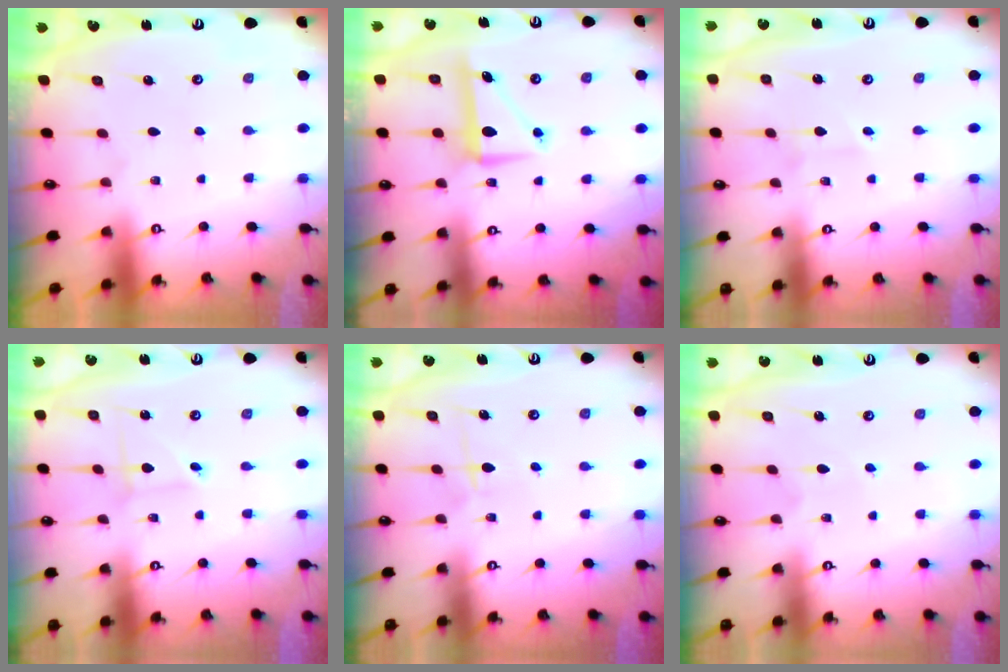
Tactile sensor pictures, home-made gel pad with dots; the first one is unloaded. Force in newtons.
{"total": 8.5, "press": 8.4, "slide": 1.5}
{"total": 2.3, "press": 2.3, "slide": 0.3}
{"total": 1.9, "press": 1.9, "slide": 0.2}
{"total": 5.8, "press": 5.8, "slide": 0.6}
{"total": 4.4, "press": 4.4, "slide": 0.5}